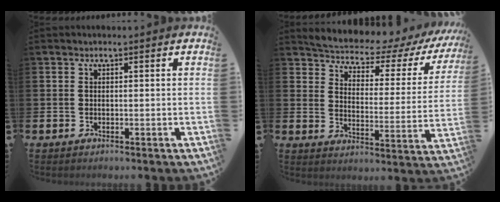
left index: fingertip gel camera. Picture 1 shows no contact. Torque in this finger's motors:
{"motor_torque": [1.40, -0.73, 0.24, 0.06]}